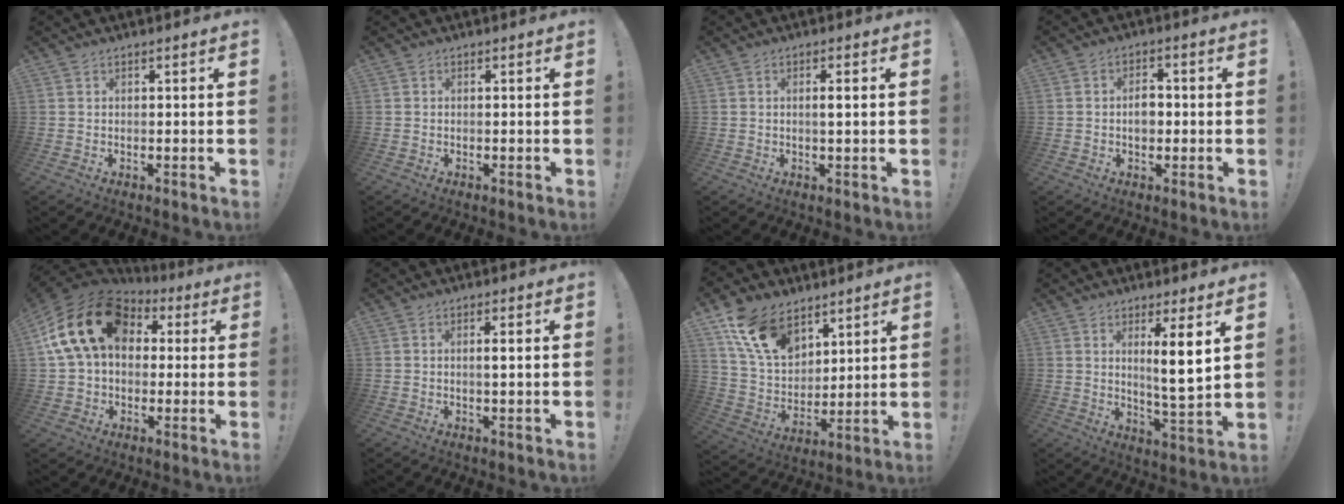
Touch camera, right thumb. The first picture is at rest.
{"total": 0.0}
{"total": 2.3, "force": [0.5, 0.1, 2.2], "torque": [-0.021, -0.008, 0.001]}
{"total": 5.1, "force": [-0.4, 3.7, 3.4], "torque": [-0.051, 0.005, -0.013]}
{"total": 21.7, "force": [5.7, 14.8, 14.9], "torque": [-0.257, -0.007, 0.105]}
{"total": 2.0, "force": [0.5, 0.0, 1.9], "torque": [-0.023, -0.005, 0.002]}
{"total": 16.3, "force": [9.9, 10.1, 7.9], "torque": [-0.156, -0.046, 0.195]}
{"total": 8.8, "force": [3.4, 0.6, 8.1], "torque": [-0.117, -0.024, 0.047]}